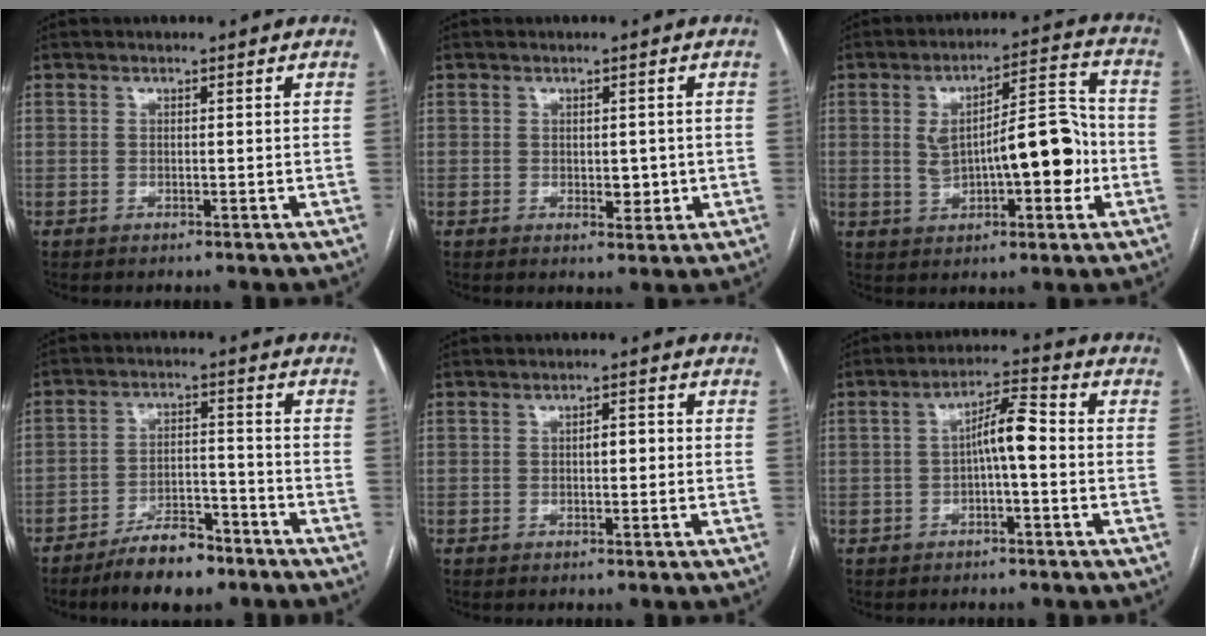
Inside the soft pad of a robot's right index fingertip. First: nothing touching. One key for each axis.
{"total": 3.0, "fx": -0.2, "fy": 1.9, "fz": 2.3, "tx": -0.028, "ty": -0.001, "tz": 0.006}
{"total": 13.1, "fx": -0.9, "fy": 4.3, "fz": 12.3, "tx": -0.195, "ty": 0.031, "tz": -0.004}
{"total": 8.6, "fx": -6.5, "fy": 3.0, "fz": 4.7, "tx": -0.082, "ty": 0.002, "tz": -0.112}
{"total": 2.1, "fx": -0.1, "fy": 0.8, "fz": 2.0, "tx": -0.029, "ty": 0.008, "tz": -0.002}
{"total": 6.0, "fx": -0.5, "fy": 1.0, "fz": 5.8, "tx": -0.097, "ty": 0.023, "tz": -0.010}